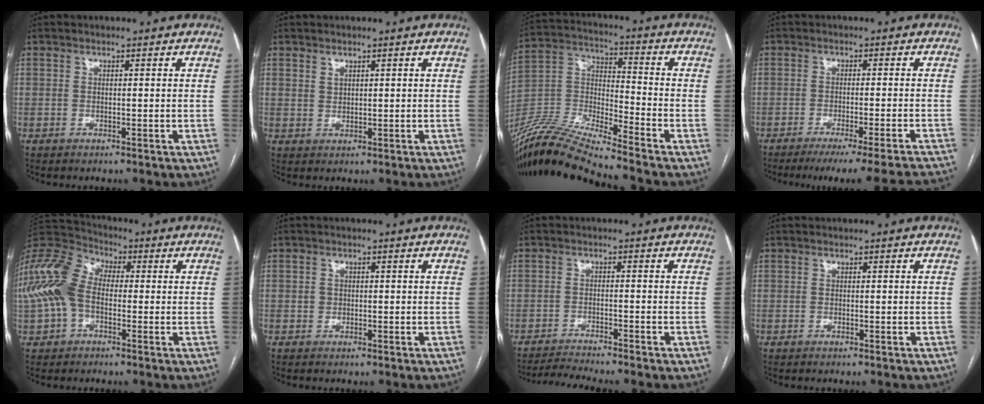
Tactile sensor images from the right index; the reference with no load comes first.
{"total": 1.2, "force": [0.8, 0.7, 0.4], "torque": [-0.002, -0.003, 0.016]}
{"total": 16.2, "force": [-15.1, -1.0, 5.8], "torque": [-0.116, 0.013, -0.289]}
{"total": 17.8, "force": [-16.5, -2.0, 6.5], "torque": [-0.049, -0.036, -0.213]}
{"total": 13.5, "force": [-0.4, 9.1, 10.0], "torque": [-0.248, 0.046, -0.012]}
{"total": 1.1, "force": [-0.1, 1.1, 0.2], "torque": [-0.002, 0.003, 0.000]}
{"total": 5.1, "force": [-4.7, -1.4, 1.4], "torque": [-0.025, -0.018, -0.080]}
{"total": 0.0}